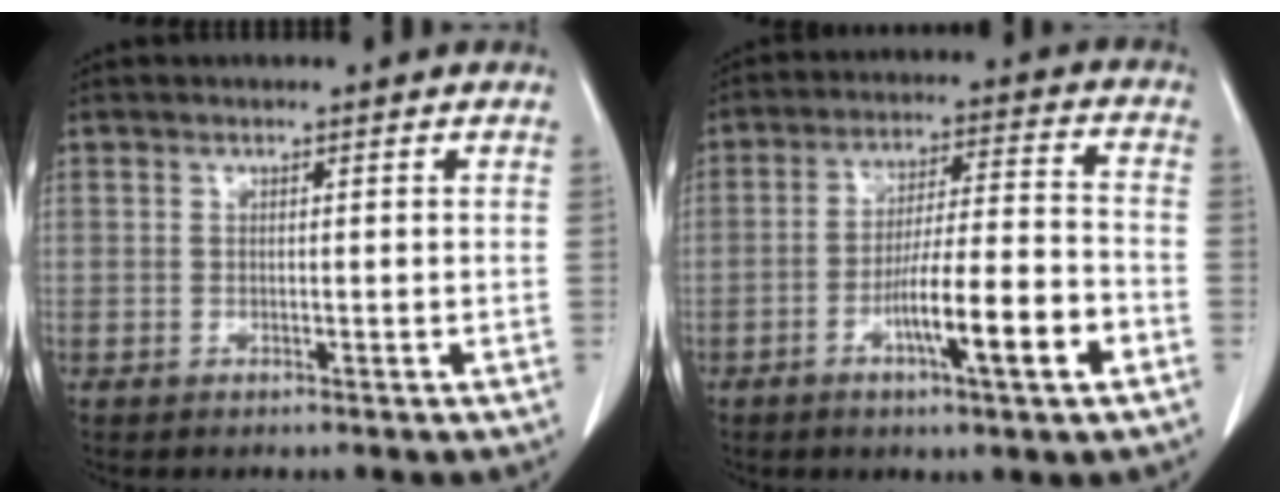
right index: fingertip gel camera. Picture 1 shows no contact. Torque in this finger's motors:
{"motor_torque": [1.59, -0.55, 0.84, 0.21]}